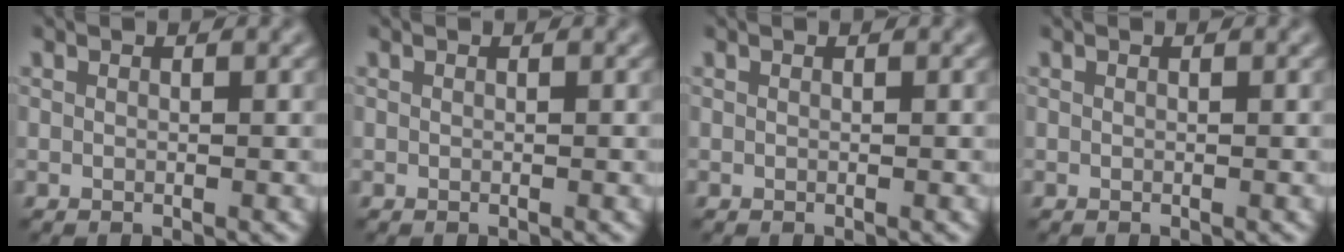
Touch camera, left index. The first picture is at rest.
{"total": 0.0}
{"total": 0.0}
{"total": 0.0}